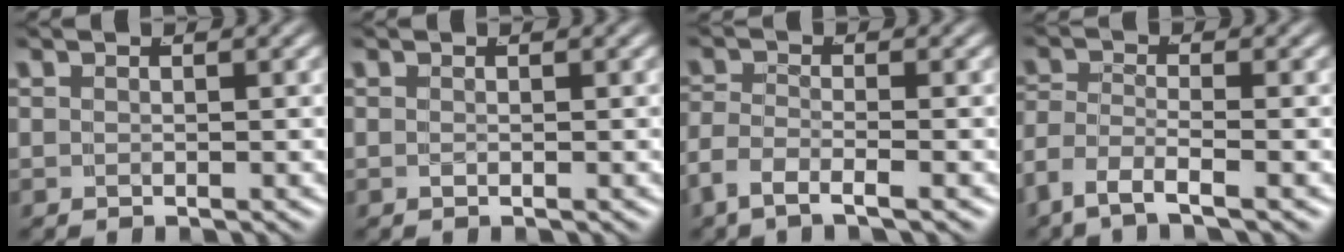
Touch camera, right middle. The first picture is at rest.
{"total": 0.6, "force": [-0.2, -0.5, 0.2], "torque": [-0.007, -0.005, 0.004]}
{"total": 2.9, "force": [-1.9, 0.9, 2.1], "torque": [-0.057, -0.017, -0.028]}
{"total": 3.6, "force": [-2.3, 1.5, 2.3], "torque": [-0.064, -0.028, -0.029]}